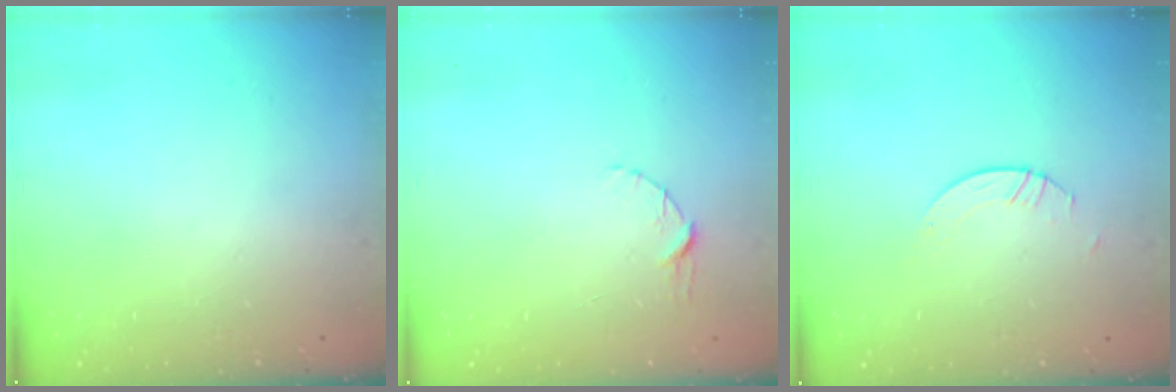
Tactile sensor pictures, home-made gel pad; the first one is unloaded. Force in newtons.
{"total": 3.8, "press": 3.8, "slide": 0.4}
{"total": 1.1, "press": 1.1, "slide": 0.1}